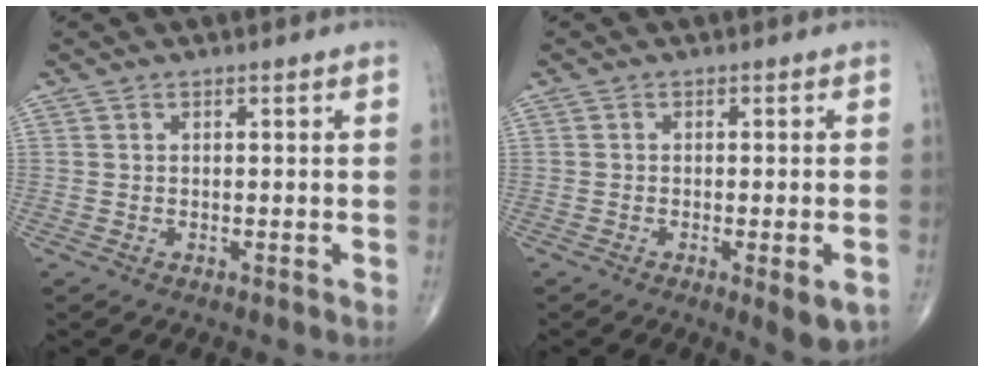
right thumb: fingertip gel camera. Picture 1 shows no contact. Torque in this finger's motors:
{"motor_torque": [-0.14, 0.16, -0.02, -0.13, 0.01]}